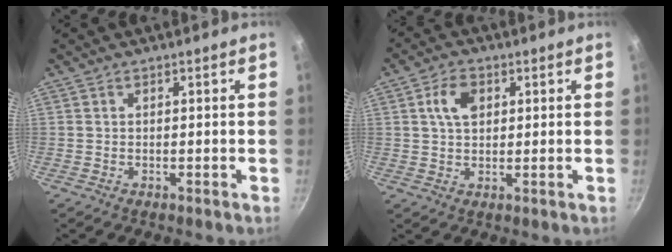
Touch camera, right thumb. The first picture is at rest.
{"total": 5.6, "force": [1.6, 3.7, 3.9], "torque": [-0.056, 0.005, 0.025]}